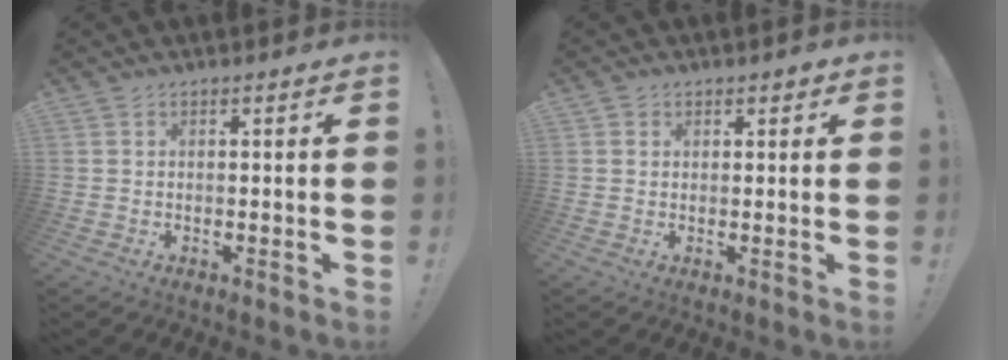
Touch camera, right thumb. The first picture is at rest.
{"total": 1.4, "force": [1.0, 1.0, 0.3], "torque": [0.009, -0.005, 0.015]}